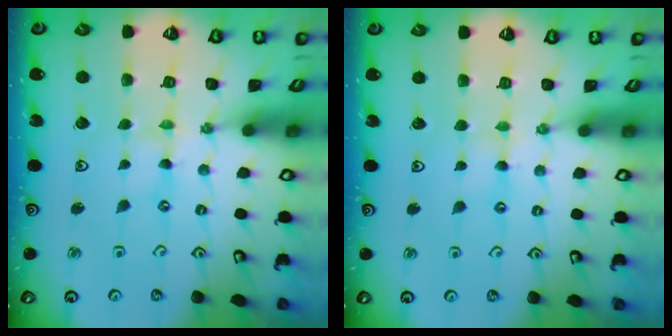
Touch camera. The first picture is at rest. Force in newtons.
{"total": 2.5, "press": 2.5, "slide": 0.3}